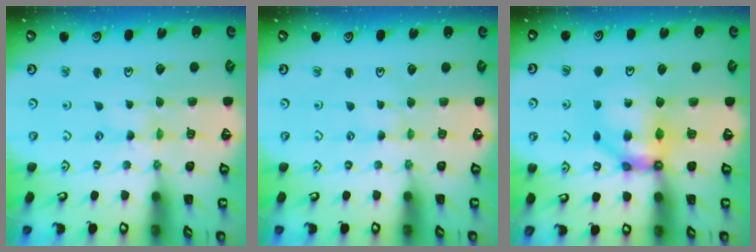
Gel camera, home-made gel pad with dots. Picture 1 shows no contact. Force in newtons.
{"total": 1.3, "press": 1.3, "slide": 0.4}
{"total": 9.9, "press": 9.9, "slide": 1.2}